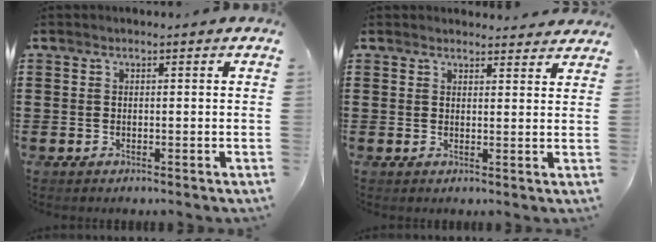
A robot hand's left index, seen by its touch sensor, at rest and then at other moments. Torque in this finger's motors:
{"motor_torque": [0.12, 0.07, 0.25, 0.01]}